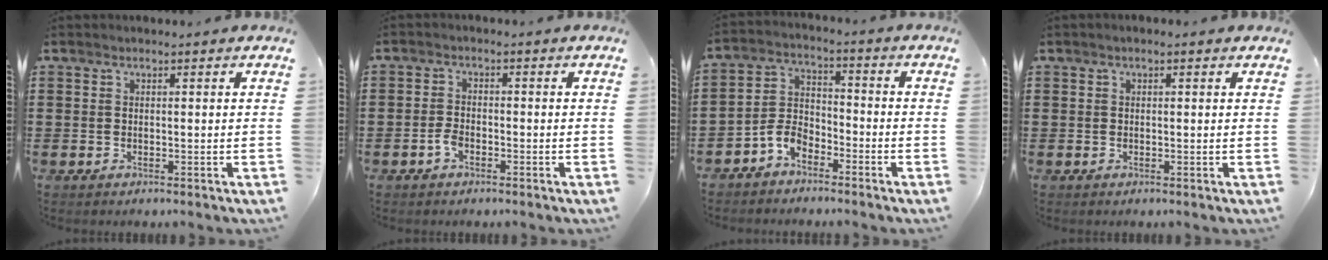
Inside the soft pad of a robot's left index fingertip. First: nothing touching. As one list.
[{"total": 2.2, "force": [-1.1, 1.1, 1.5], "torque": [-0.037, 0.000, -0.023]}, {"total": 5.1, "force": [-3.8, 2.6, 2.1], "torque": [-0.054, 0.008, -0.079]}, {"total": 0.6, "force": [0.1, 0.3, 0.6], "torque": [-0.011, 0.003, 0.002]}]